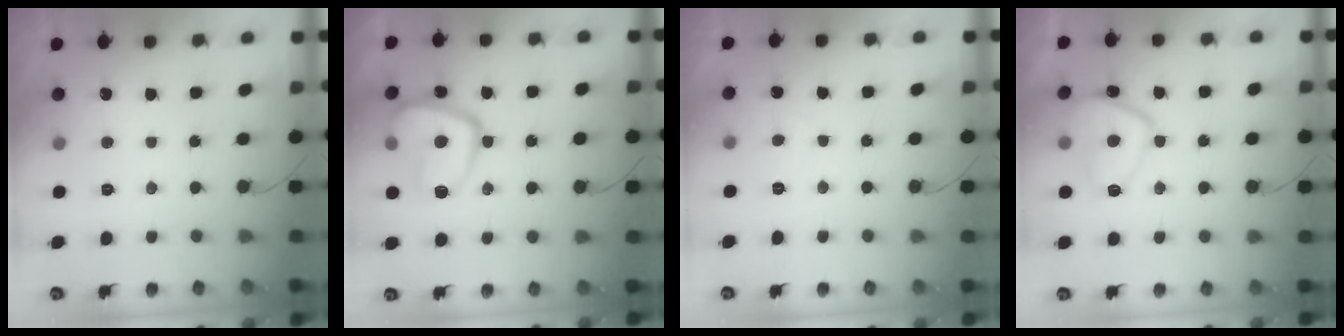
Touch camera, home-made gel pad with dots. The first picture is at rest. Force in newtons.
{"total": 16.7, "press": 16.6, "slide": 2.0}
{"total": 1.5, "press": 1.4, "slide": 0.6}
{"total": 10.3, "press": 10.2, "slide": 1.6}